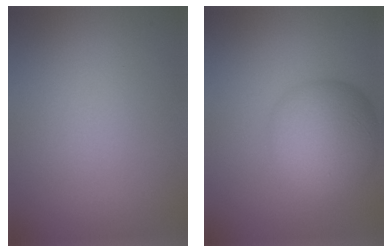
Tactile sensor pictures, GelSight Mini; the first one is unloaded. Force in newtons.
{"total": 6.3, "press": 6.3, "slide": 0.1}